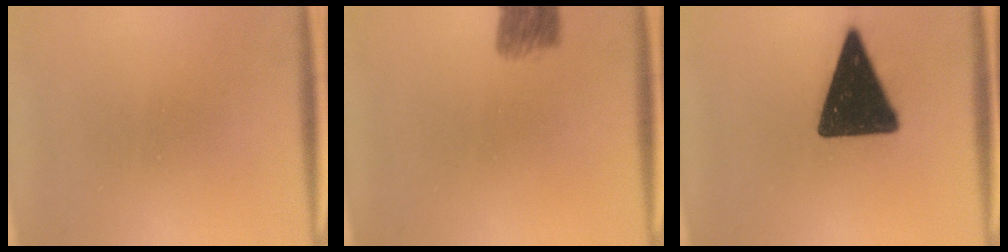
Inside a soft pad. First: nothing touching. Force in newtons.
{"total": 3.9}
{"total": 17.1}